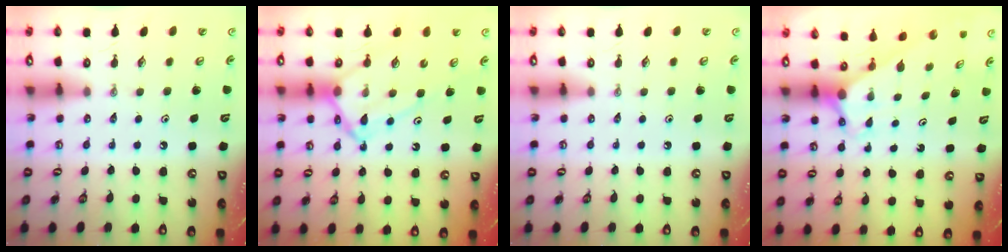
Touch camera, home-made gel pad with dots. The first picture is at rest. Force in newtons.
{"total": 11.4, "press": 11.4, "slide": 1.2}
{"total": 0.0}
{"total": 2.8, "press": 2.8, "slide": 0.0}